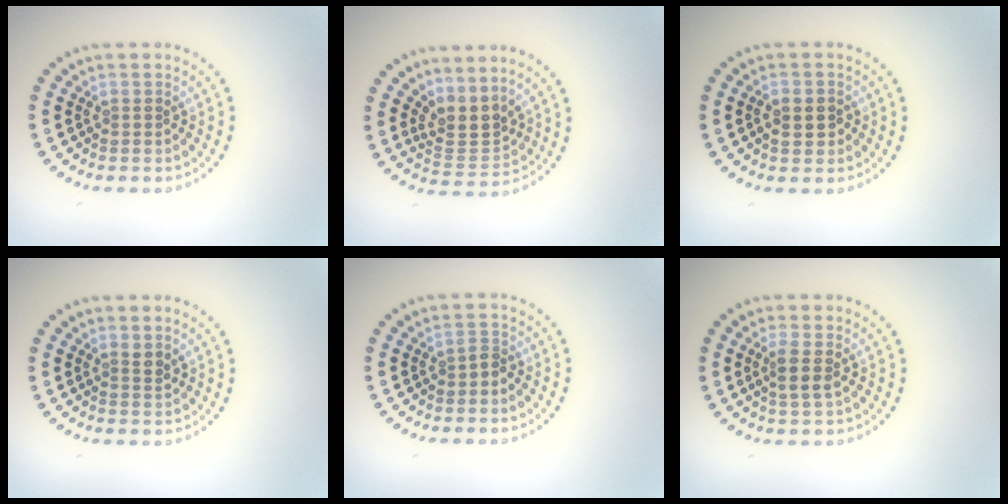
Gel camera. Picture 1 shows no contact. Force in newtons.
{"total": 3.0, "press": 2.1, "slide": 2.1}
{"total": 2.1, "press": 2.1, "slide": 0.1}
{"total": 1.0, "press": 0.8, "slide": 0.6}
{"total": 1.1, "press": 0.8, "slide": 0.6}
{"total": 2.0, "press": 1.7, "slide": 0.9}